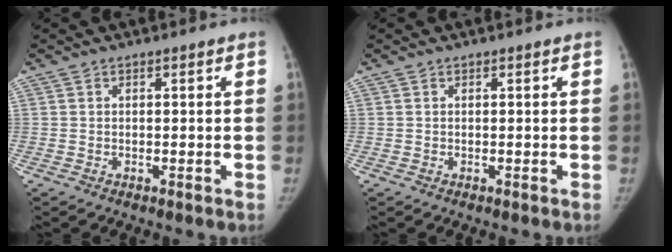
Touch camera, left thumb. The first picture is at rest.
{"total": 0.0}